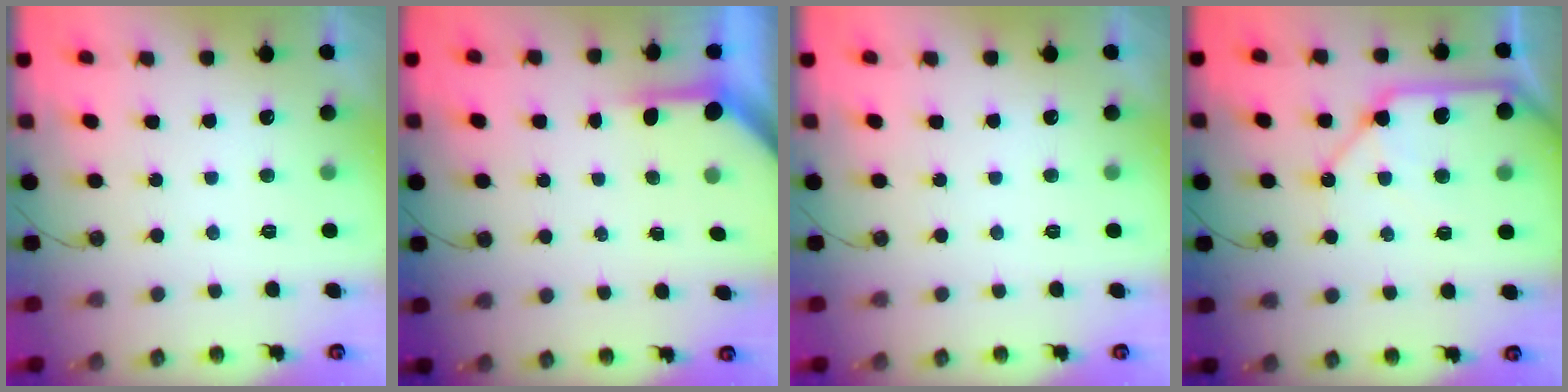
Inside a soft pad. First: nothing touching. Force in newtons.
{"total": 3.8, "press": 3.8, "slide": 0.4}
{"total": 0.0}
{"total": 14.3, "press": 14.2, "slide": 1.7}